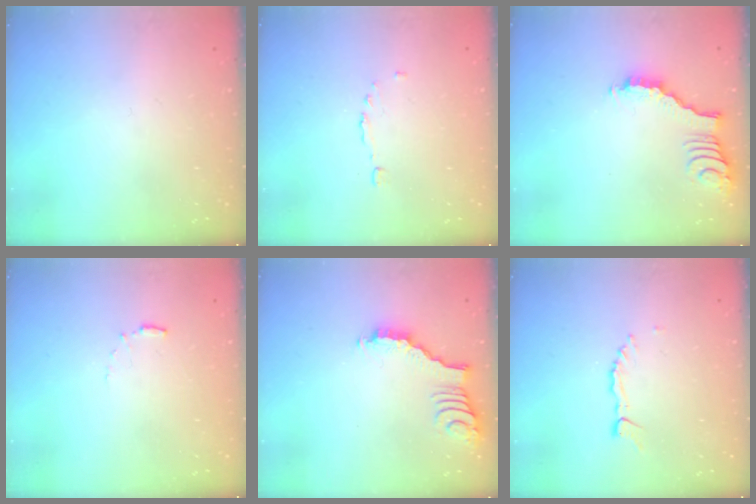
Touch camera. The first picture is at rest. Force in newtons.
{"total": 1.1, "press": 0.8, "slide": 0.7}
{"total": 2.5, "press": 2.5, "slide": 0.4}
{"total": 5.6, "press": 5.6, "slide": 0.5}
{"total": 3.0, "press": 2.9, "slide": 0.4}
{"total": 1.3, "press": 1.3, "slide": 0.1}